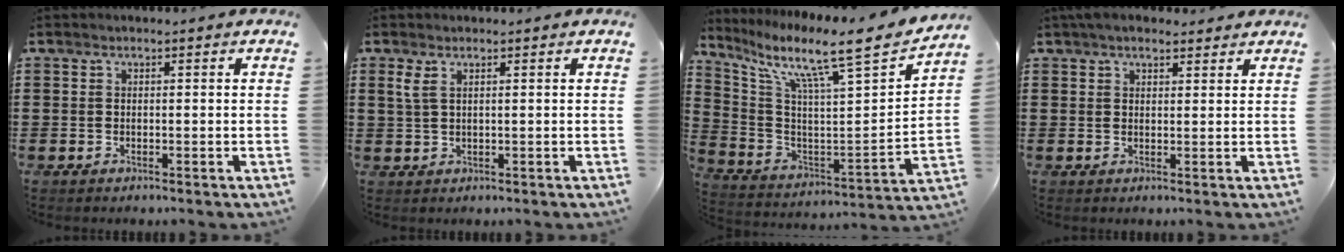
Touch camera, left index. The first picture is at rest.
{"total": 1.8, "force": [0.8, 0.5, 1.6], "torque": [-0.042, -0.001, 0.012]}
{"total": 9.9, "force": [7.9, 0.6, 5.9], "torque": [-0.125, -0.072, 0.115]}
{"total": 3.3, "force": [2.7, 1.3, 1.2], "torque": [-0.030, 0.006, 0.052]}